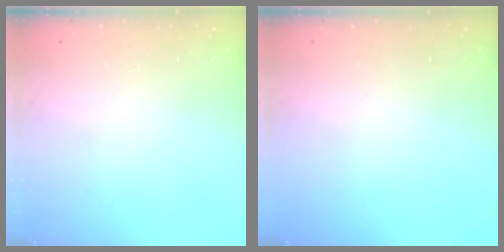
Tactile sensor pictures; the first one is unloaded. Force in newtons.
{"total": 0.0}